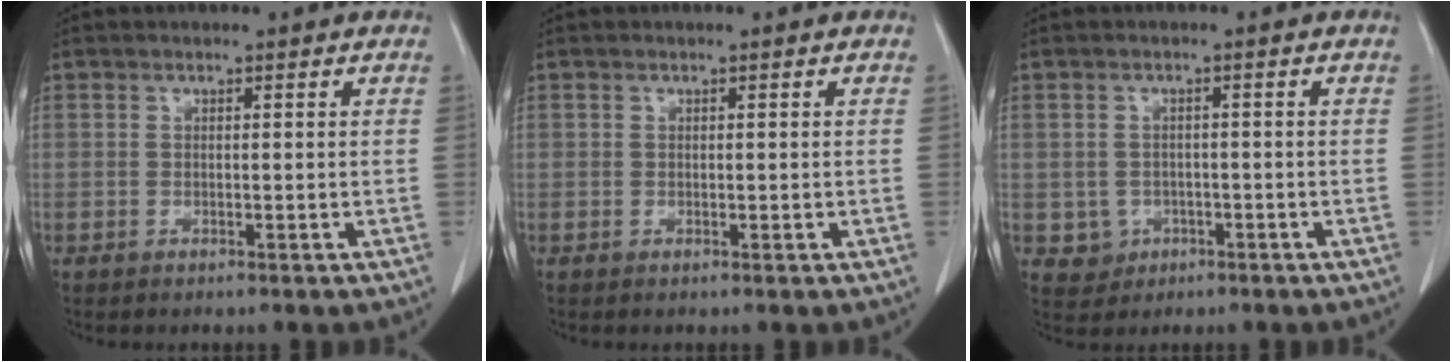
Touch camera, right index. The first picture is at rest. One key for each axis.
{"total": 0.0}
{"total": 3.4, "fx": -0.9, "fy": 3.2, "fz": 0.4, "tx": 0.002, "ty": 0.009, "tz": -0.005}